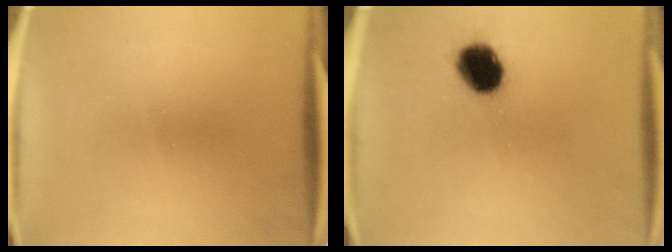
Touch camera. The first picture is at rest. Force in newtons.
{"total": 10.3}